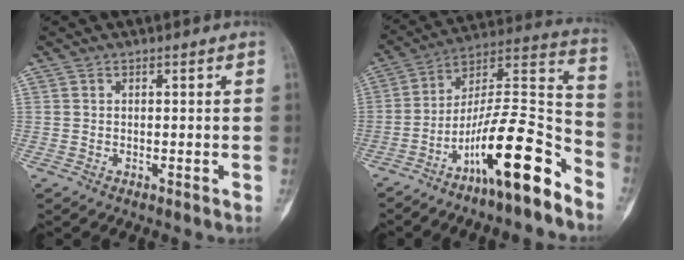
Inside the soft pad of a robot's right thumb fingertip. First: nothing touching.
{"total": 18.3, "force": [-11.5, 3.5, 13.8], "torque": [-0.226, 0.105, -0.192]}